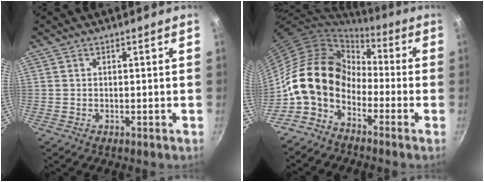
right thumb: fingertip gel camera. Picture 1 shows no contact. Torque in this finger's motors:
{"motor_torque": [2.24, 2.77, 1.35, -1.42, 0.22]}